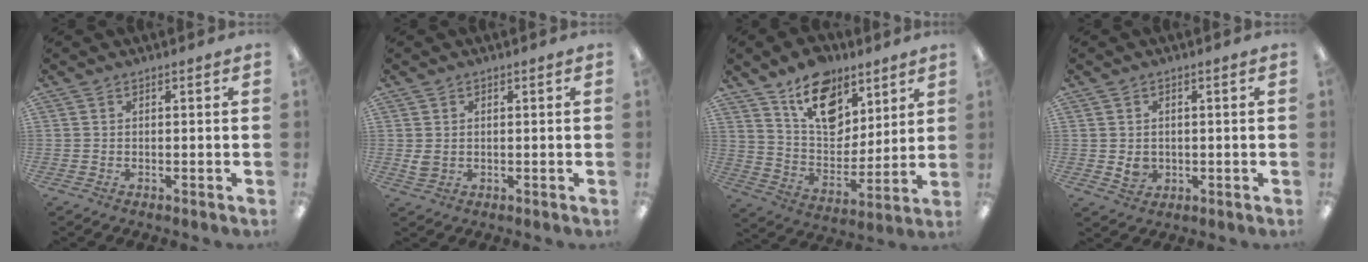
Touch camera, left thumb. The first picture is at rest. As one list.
[{"total": 2.2, "force": [0.4, 1.7, 1.2], "torque": [-0.016, 0.001, 0.006]}, {"total": 16.3, "force": [10.4, 10.0, 7.7], "torque": [-0.113, -0.058, 0.189]}, {"total": 3.2, "force": [0.3, 2.9, 1.4], "torque": [-0.011, -0.002, 0.005]}]